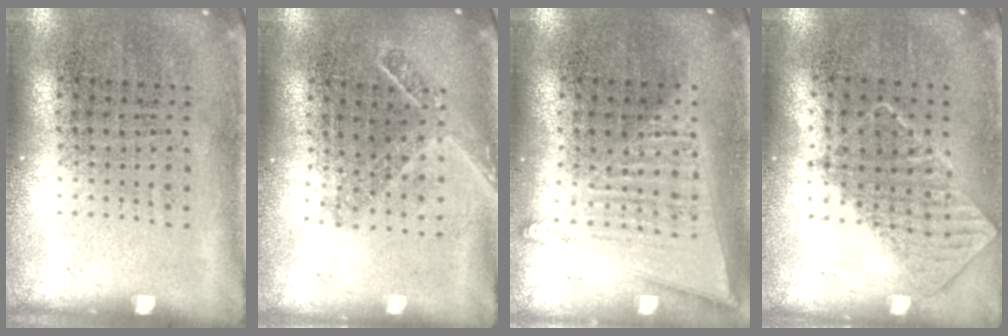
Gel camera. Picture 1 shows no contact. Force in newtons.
{"total": 1.7, "press": 1.3, "slide": 1.1}
{"total": 1.2, "press": 1.2, "slide": 0.2}
{"total": 0.8, "press": 0.8, "slide": 0.2}